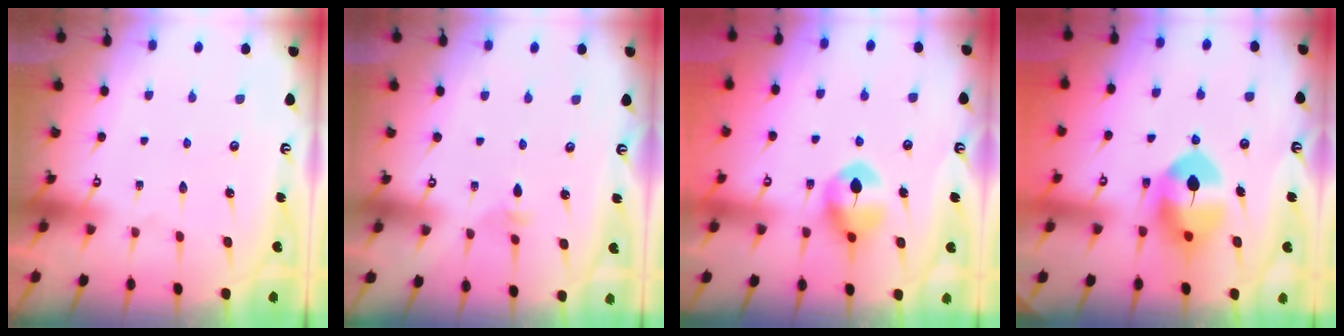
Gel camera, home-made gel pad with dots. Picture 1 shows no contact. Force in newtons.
{"total": 2.2, "press": 2.2, "slide": 0.5}
{"total": 8.3, "press": 8.3, "slide": 0.2}
{"total": 9.4, "press": 9.2, "slide": 1.5}